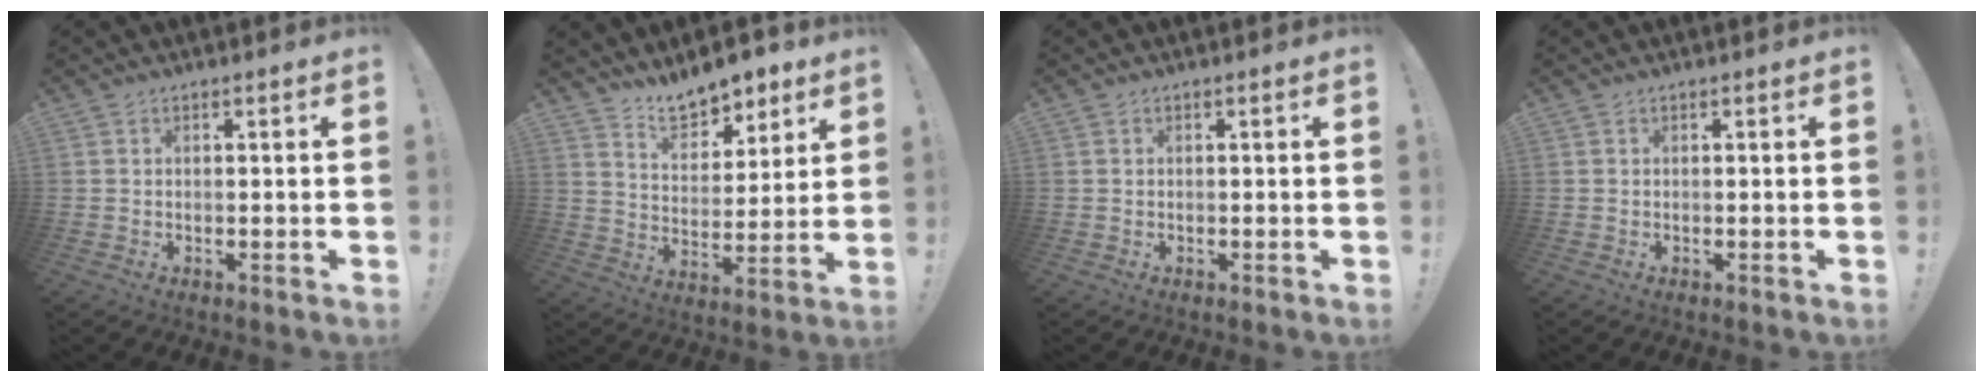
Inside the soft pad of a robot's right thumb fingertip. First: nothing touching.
{"total": 11.5, "force": [9.7, 4.9, 3.8], "torque": [-0.053, -0.073, 0.180]}
{"total": 0.0}
{"total": 0.0}